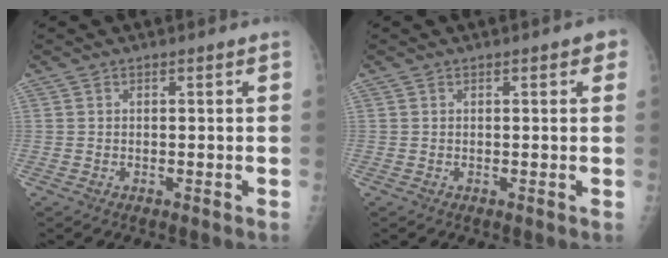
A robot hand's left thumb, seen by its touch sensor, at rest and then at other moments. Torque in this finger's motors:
{"motor_torque": [0.30, 0.15, 0.03, -0.20, 0.00]}